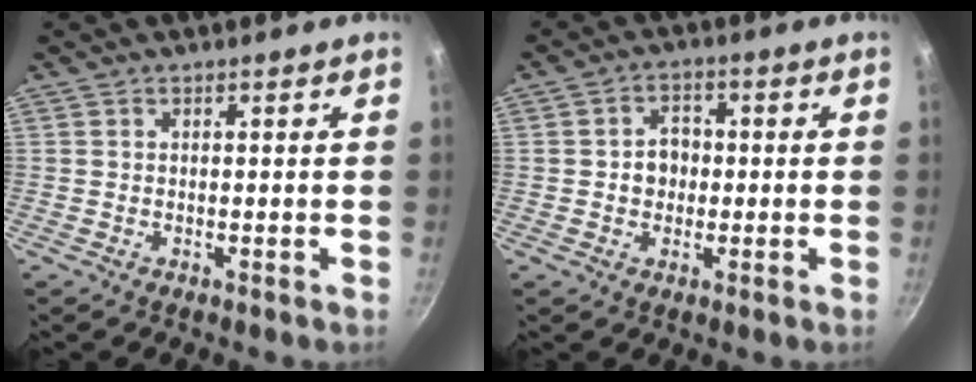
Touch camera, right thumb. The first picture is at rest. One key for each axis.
{"total": 4.9, "fx": -0.2, "fy": 4.2, "fz": 2.7, "tx": -0.012, "ty": 0.010, "tz": -0.008}